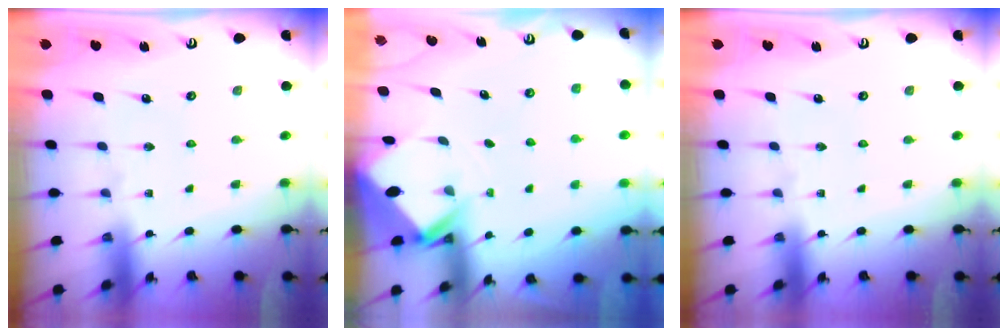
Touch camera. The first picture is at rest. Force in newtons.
{"total": 2.6, "press": 2.6, "slide": 0.1}
{"total": 0.0}